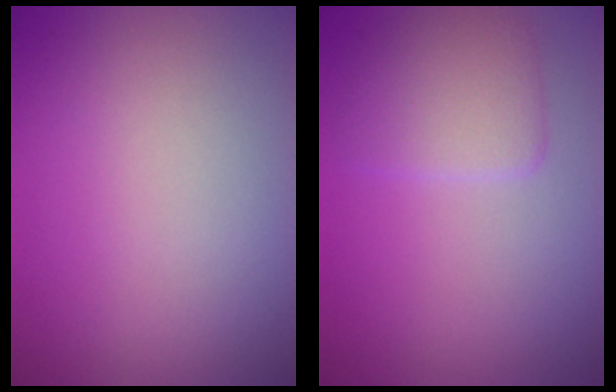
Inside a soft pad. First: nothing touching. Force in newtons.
{"total": 2.8, "press": 2.8, "slide": 0.3}